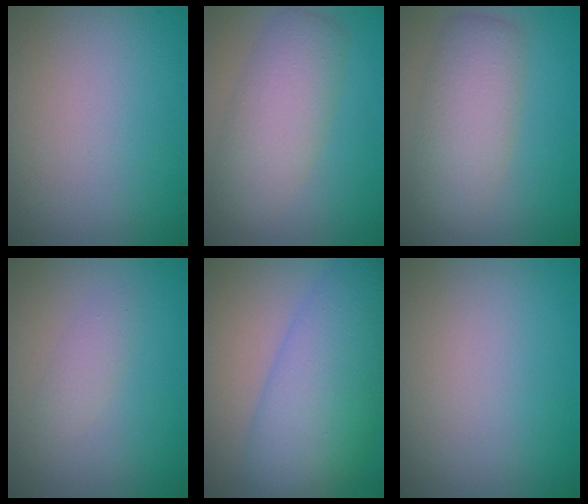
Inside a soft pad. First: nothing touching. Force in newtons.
{"total": 4.8, "press": 4.8, "slide": 0.1}
{"total": 4.9, "press": 4.9, "slide": 0.1}
{"total": 1.3, "press": 1.2, "slide": 0.1}
{"total": 9.0, "press": 9.0, "slide": 0.0}
{"total": 0.0}